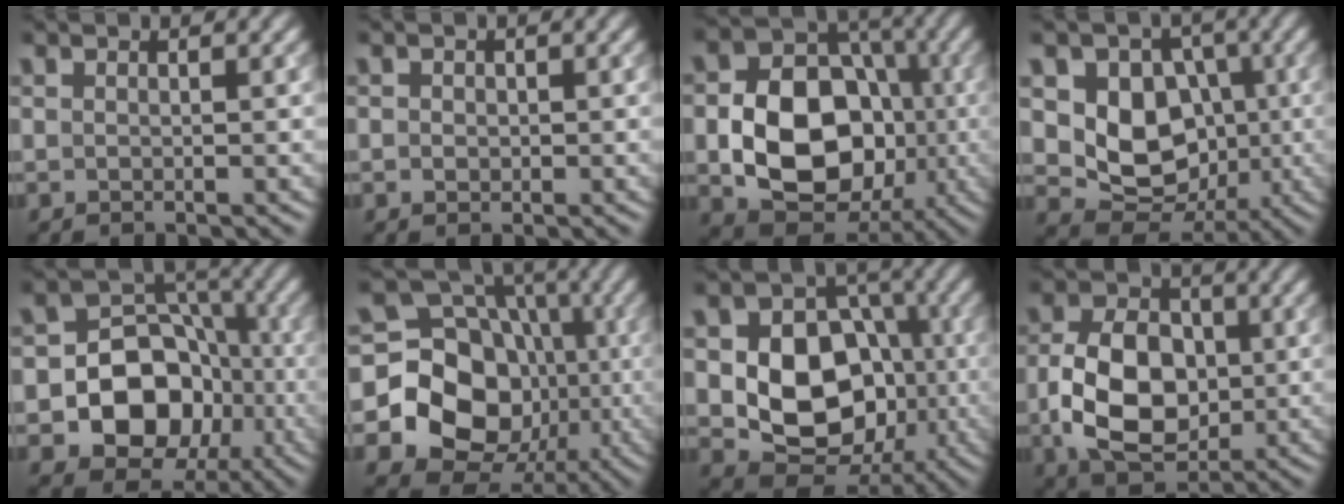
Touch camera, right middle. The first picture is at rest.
{"total": 0.9, "force": [0.0, 0.8, 0.4], "torque": [-0.004, -0.003, -0.001]}
{"total": 11.7, "force": [-1.9, 8.7, 7.6], "torque": [-0.126, 0.000, -0.036]}
{"total": 8.5, "force": [0.5, 7.0, 4.9], "torque": [-0.078, -0.006, -0.002]}
{"total": 10.2, "force": [-2.6, 8.3, 5.3], "torque": [-0.064, 0.000, -0.076]}
{"total": 15.8, "force": [-3.0, 13.6, 7.4], "torque": [-0.111, -0.012, -0.073]}
{"total": 11.2, "force": [-1.2, 8.5, 7.2], "torque": [-0.102, 0.000, -0.033]}
{"total": 9.0, "force": [-1.1, 6.2, 6.4], "torque": [-0.126, -0.001, -0.027]}